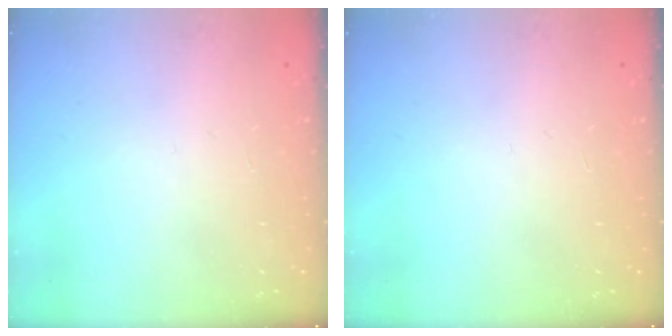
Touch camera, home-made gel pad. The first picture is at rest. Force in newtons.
{"total": 0.0}